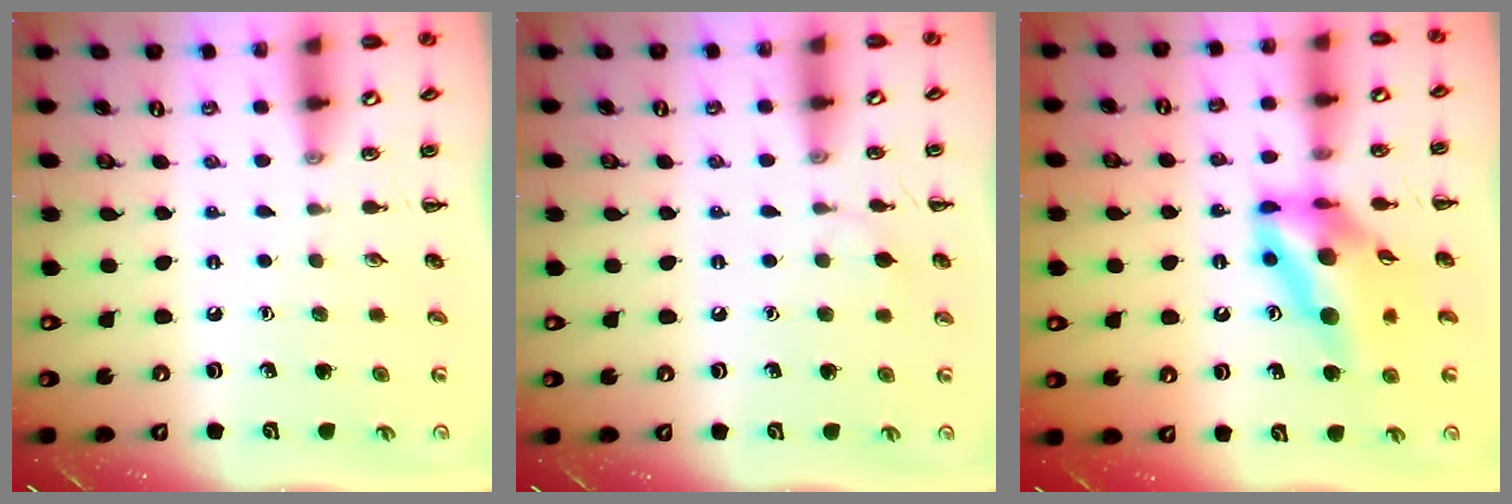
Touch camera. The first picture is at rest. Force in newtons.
{"total": 5.9, "press": 5.6, "slide": 1.9}
{"total": 13.2, "press": 12.5, "slide": 4.4}